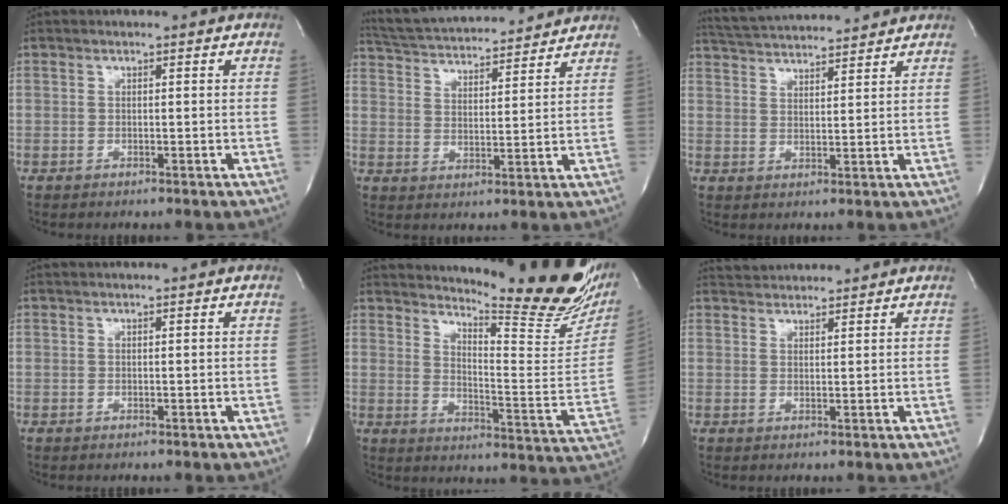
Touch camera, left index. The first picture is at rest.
{"total": 17.1, "force": [16.0, 2.4, 5.5], "torque": [-0.099, 0.028, 0.242]}
{"total": 12.8, "force": [12.0, 1.2, 4.1], "torque": [-0.082, 0.023, 0.184]}
{"total": 1.4, "force": [1.2, 0.0, 0.7], "torque": [-0.006, 0.018, 0.020]}
{"total": 25.5, "force": [21.3, 3.6, 13.5], "torque": [-0.201, -0.108, 0.260]}
{"total": 4.9, "force": [4.8, 0.7, 0.5], "torque": [-0.013, 0.028, 0.076]}